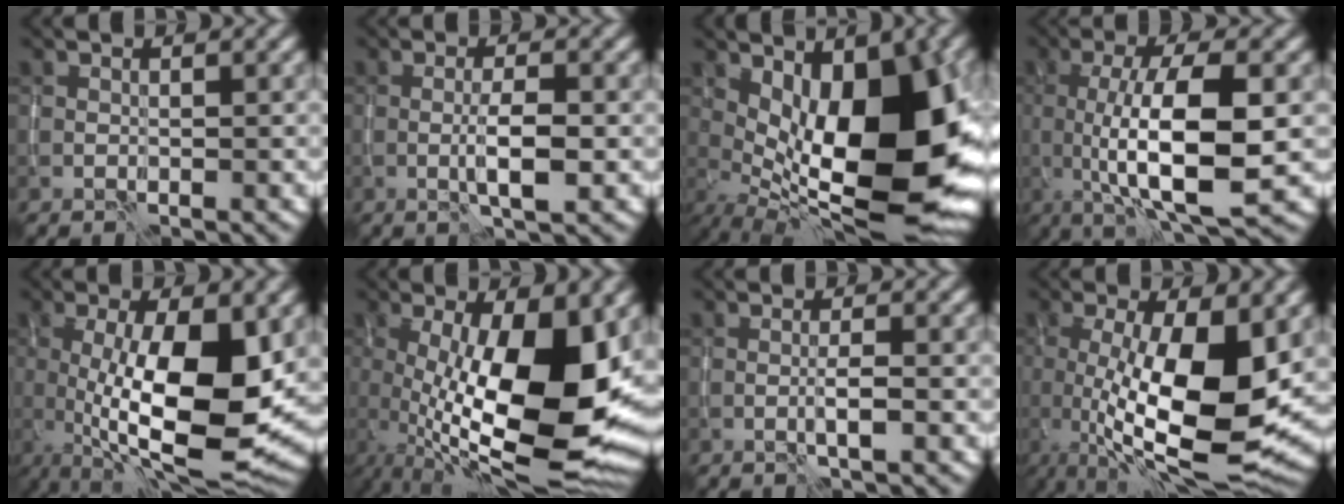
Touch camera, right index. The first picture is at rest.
{"total": 3.0, "force": [-0.6, 0.5, 2.9], "torque": [-0.055, -0.003, -0.012]}
{"total": 14.5, "force": [-0.1, 6.2, 13.2], "torque": [-0.171, 0.001, -0.006]}
{"total": 9.7, "force": [-0.7, 2.9, 9.3], "torque": [-0.154, -0.008, -0.006]}
{"total": 12.7, "force": [-0.6, 4.1, 12.0], "torque": [-0.197, -0.017, -0.007]}
{"total": 16.1, "force": [-0.2, 5.9, 15.0], "torque": [-0.227, -0.007, 0.002]}
{"total": 1.4, "force": [-0.5, 0.0, 1.3], "torque": [-0.026, 0.000, -0.011]}
{"total": 12.8, "force": [-0.7, 4.2, 12.0], "torque": [-0.202, -0.019, -0.013]}